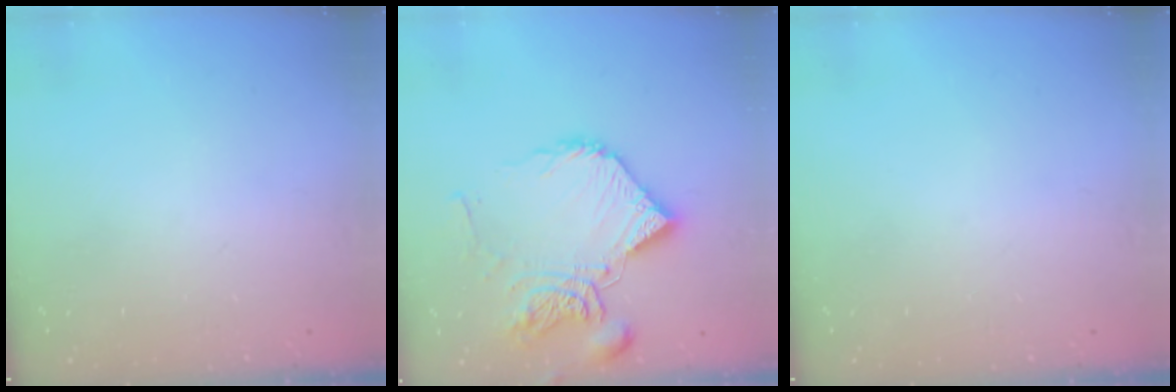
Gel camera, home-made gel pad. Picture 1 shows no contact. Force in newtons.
{"total": 14.1, "press": 14.0, "slide": 1.9}
{"total": 0.0}